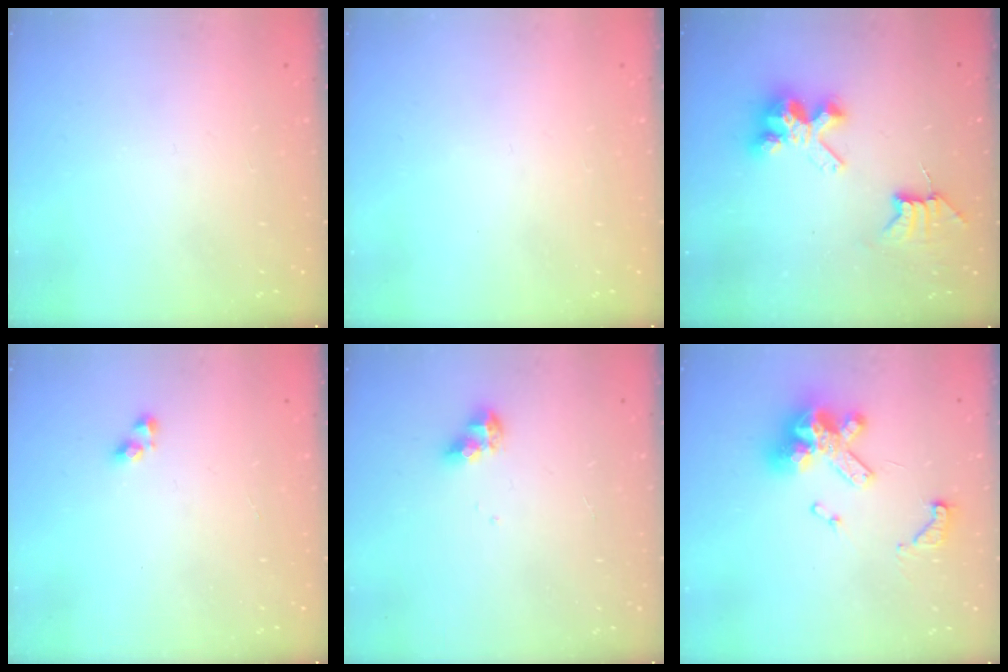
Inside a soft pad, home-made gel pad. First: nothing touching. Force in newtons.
{"total": 0.0}
{"total": 8.1, "press": 8.1, "slide": 0.7}
{"total": 3.2, "press": 3.2, "slide": 0.3}
{"total": 7.4, "press": 7.4, "slide": 0.9}
{"total": 14.5, "press": 14.5, "slide": 0.9}